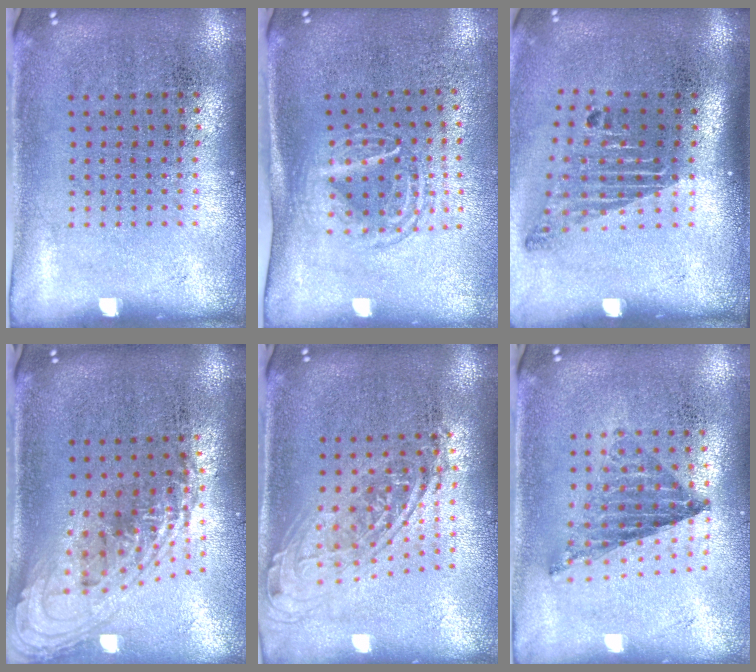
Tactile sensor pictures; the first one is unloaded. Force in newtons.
{"total": 1.6, "press": 1.3, "slide": 1.0}
{"total": 1.8, "press": 1.2, "slide": 1.4}
{"total": 2.1, "press": 1.7, "slide": 1.3}
{"total": 1.9, "press": 1.4, "slide": 1.2}
{"total": 0.8, "press": 0.8, "slide": 0.1}